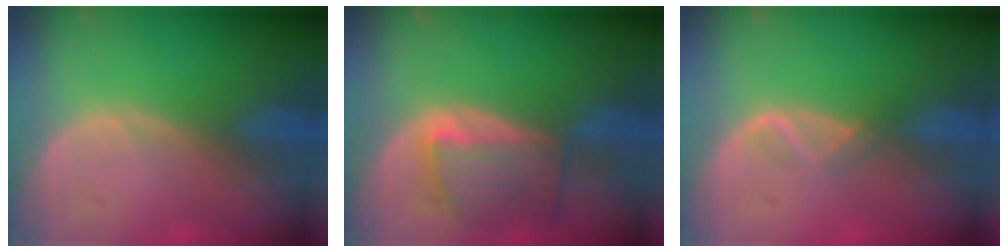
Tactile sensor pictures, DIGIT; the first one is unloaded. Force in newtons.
{"total": 6.8, "press": 6.5, "slide": 2.2}
{"total": 1.9, "press": 1.8, "slide": 0.7}